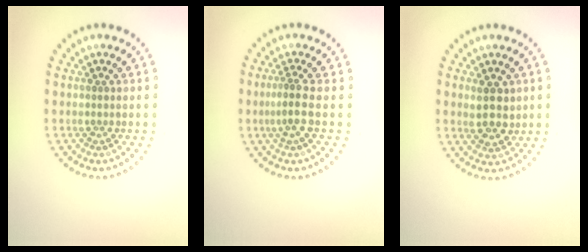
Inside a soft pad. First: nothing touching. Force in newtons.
{"total": 1.9, "press": 1.5, "slide": 1.3}
{"total": 2.9, "press": 2.8, "slide": 0.9}